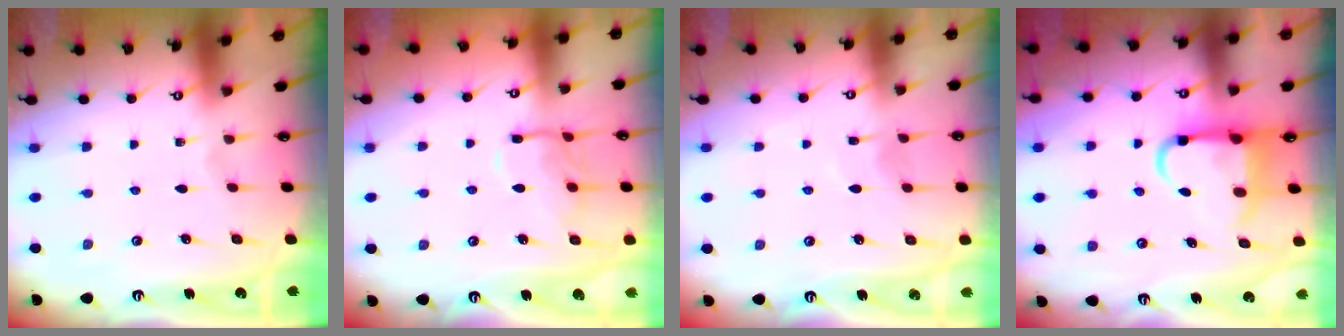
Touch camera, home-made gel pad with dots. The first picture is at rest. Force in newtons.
{"total": 10.0, "press": 10.0, "slide": 0.6}
{"total": 5.2, "press": 5.1, "slide": 0.6}
{"total": 7.7, "press": 7.5, "slide": 1.5}